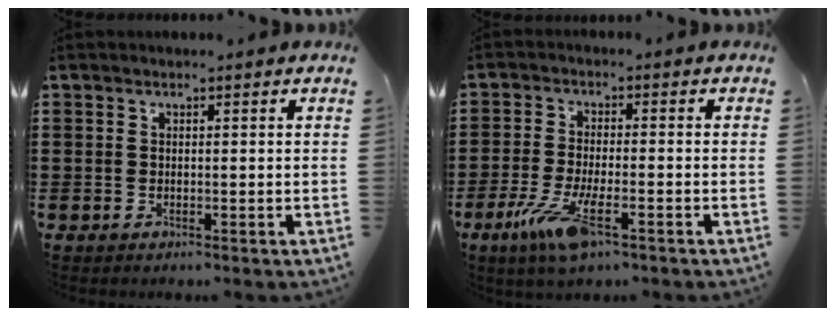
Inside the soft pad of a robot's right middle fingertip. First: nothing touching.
{"total": 7.9, "force": [-3.8, 2.0, 6.7], "torque": [-0.151, -0.018, -0.071]}